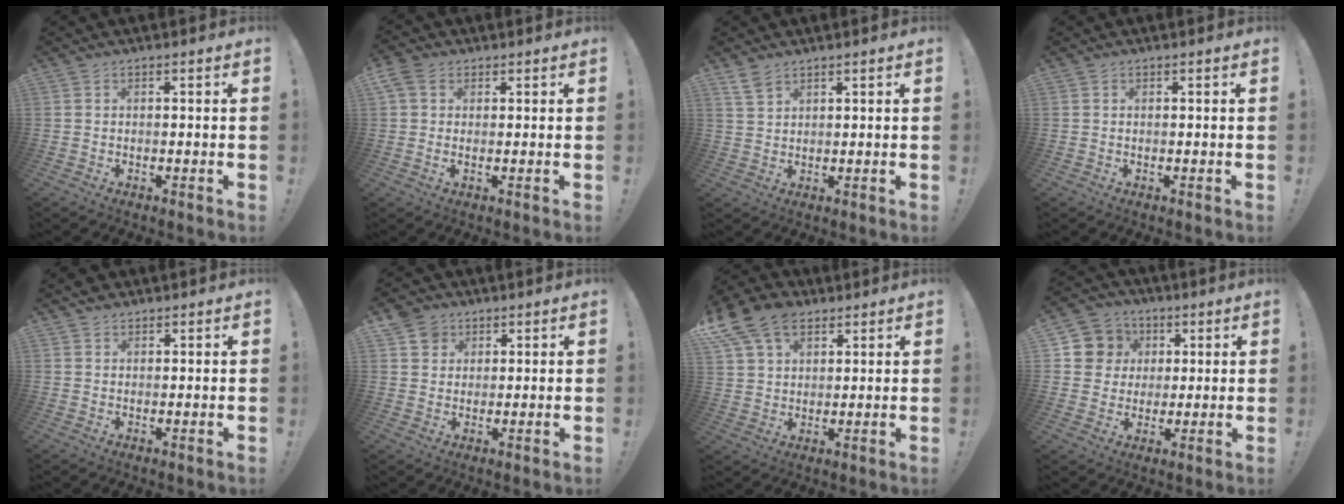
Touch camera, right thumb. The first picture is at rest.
{"total": 4.1, "force": [1.9, 2.5, 2.6], "torque": [-0.046, -0.004, 0.037]}
{"total": 4.3, "force": [3.3, 2.2, 1.7], "torque": [-0.028, -0.018, 0.063]}
{"total": 0.0}
{"total": 2.0, "force": [1.5, 1.2, 0.4], "torque": [0.001, -0.010, 0.028]}
{"total": 6.1, "force": [3.5, 4.9, 1.0], "torque": [-0.012, -0.020, 0.067]}
{"total": 14.1, "force": [7.9, 9.4, 6.8], "torque": [-0.125, -0.034, 0.155]}
{"total": 9.9, "force": [2.4, 9.4, 2.1], "torque": [-0.018, -0.010, 0.052]}